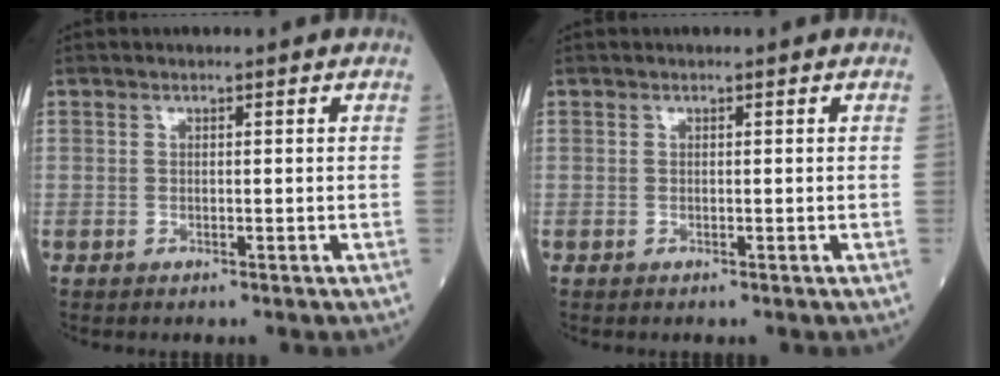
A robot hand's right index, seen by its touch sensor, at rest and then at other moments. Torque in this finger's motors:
{"motor_torque": [0.00, 0.04, 0.08, 0.01]}